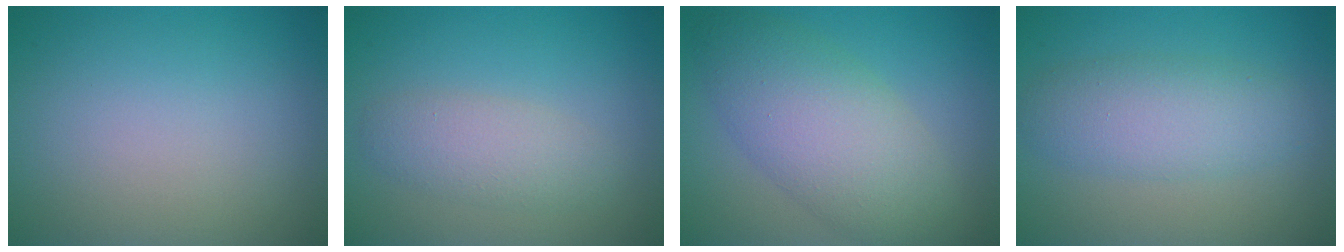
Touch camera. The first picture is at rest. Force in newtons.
{"total": 2.8, "press": 2.8, "slide": 0.1}
{"total": 7.0, "press": 7.0, "slide": 0.5}
{"total": 4.3, "press": 4.3, "slide": 0.1}